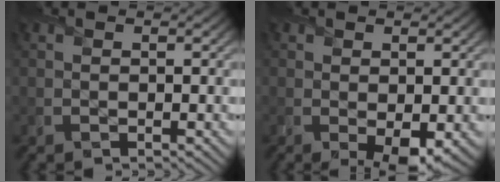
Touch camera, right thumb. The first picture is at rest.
{"total": 4.1, "force": [-1.0, 2.0, 3.4], "torque": [-0.058, -0.019, -0.011]}